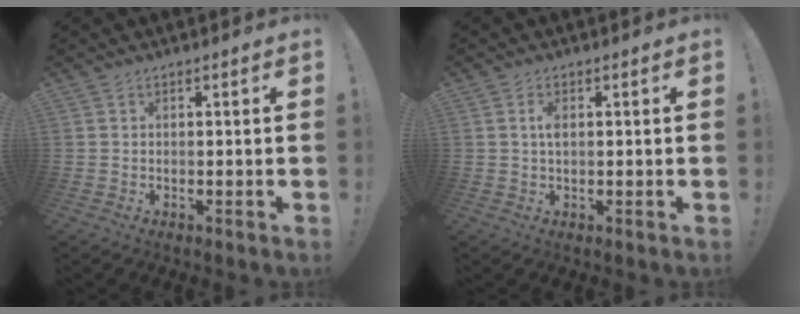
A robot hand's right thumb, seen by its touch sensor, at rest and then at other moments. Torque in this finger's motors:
{"motor_torque": [-0.05, 0.03, 0.39, -0.28, 0.02]}